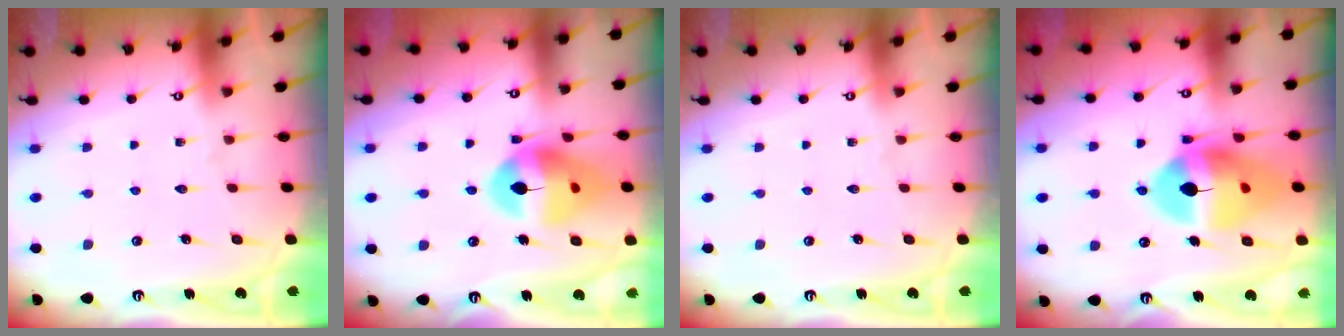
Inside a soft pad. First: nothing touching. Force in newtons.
{"total": 15.8, "press": 15.7, "slide": 2.0}
{"total": 0.0}
{"total": 17.6, "press": 17.5, "slide": 2.0}